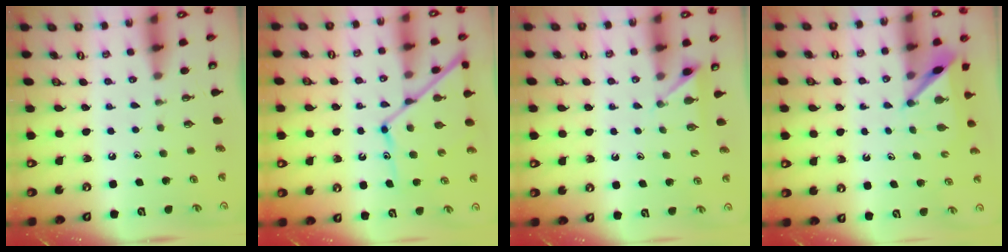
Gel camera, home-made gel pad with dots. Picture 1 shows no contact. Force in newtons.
{"total": 14.2, "press": 14.1, "slide": 1.4}
{"total": 3.0, "press": 2.9, "slide": 0.4}
{"total": 5.7, "press": 5.7, "slide": 0.3}